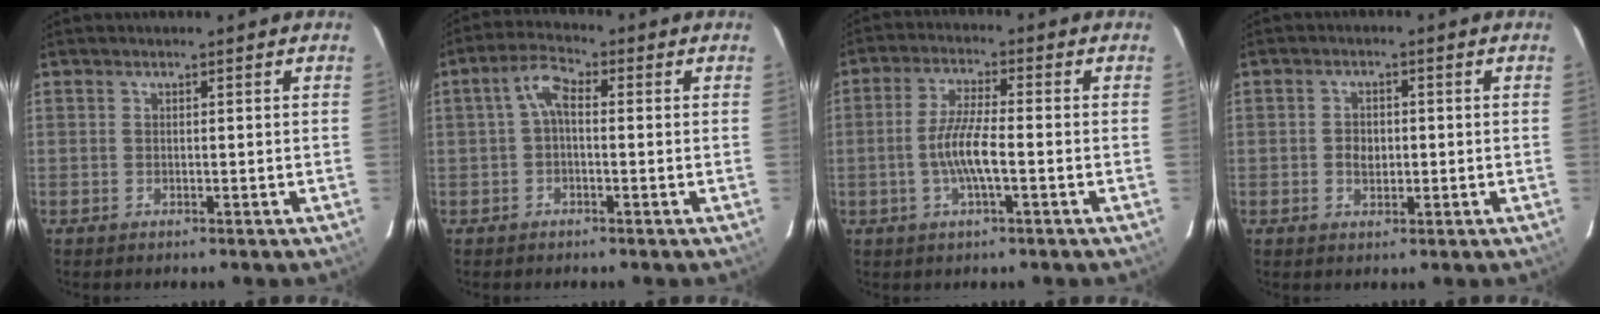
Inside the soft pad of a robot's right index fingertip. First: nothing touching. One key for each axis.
{"total": 3.6, "fx": -0.1, "fy": 1.6, "fz": 3.3, "tx": -0.067, "ty": 0.016, "tz": -0.002}
{"total": 6.4, "fx": -1.7, "fy": 0.5, "fz": 6.1, "tx": -0.123, "ty": -0.002, "tz": -0.034}
{"total": 2.4, "fx": -0.3, "fy": 1.8, "fz": 1.5, "tx": -0.026, "ty": 0.003, "tz": -0.004}